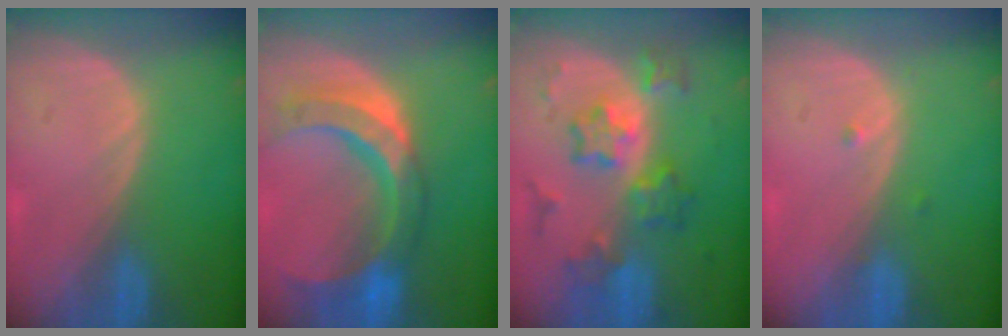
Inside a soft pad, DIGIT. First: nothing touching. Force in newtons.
{"total": 11.5, "press": 9.8, "slide": 6.1}
{"total": 8.3, "press": 8.3, "slide": 0.6}
{"total": 0.9, "press": 0.7, "slide": 0.5}